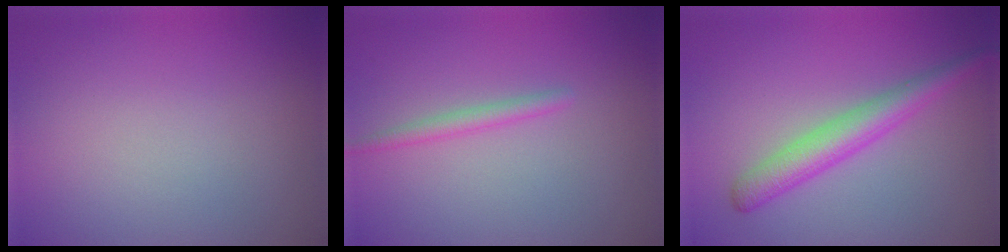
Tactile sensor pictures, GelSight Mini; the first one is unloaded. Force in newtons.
{"total": 1.4, "press": 1.4, "slide": 0.0}
{"total": 3.6, "press": 3.6, "slide": 0.2}